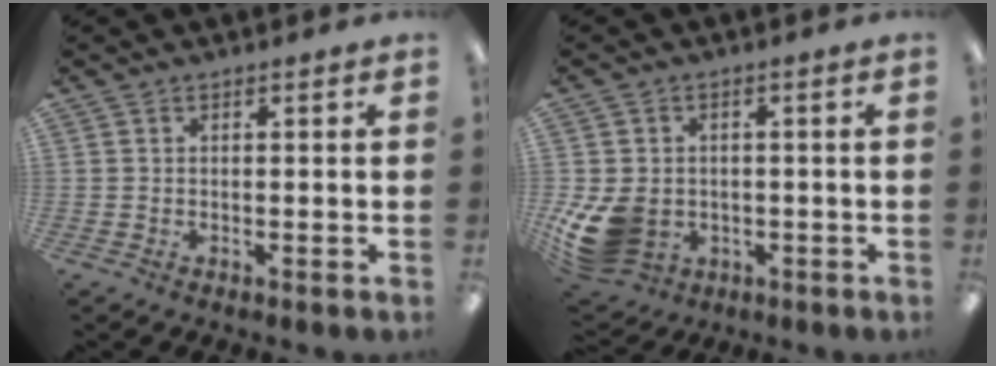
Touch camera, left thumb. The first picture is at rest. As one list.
[{"total": 11.0, "force": [-2.5, 8.4, 6.6], "torque": [-0.150, 0.010, -0.040]}]